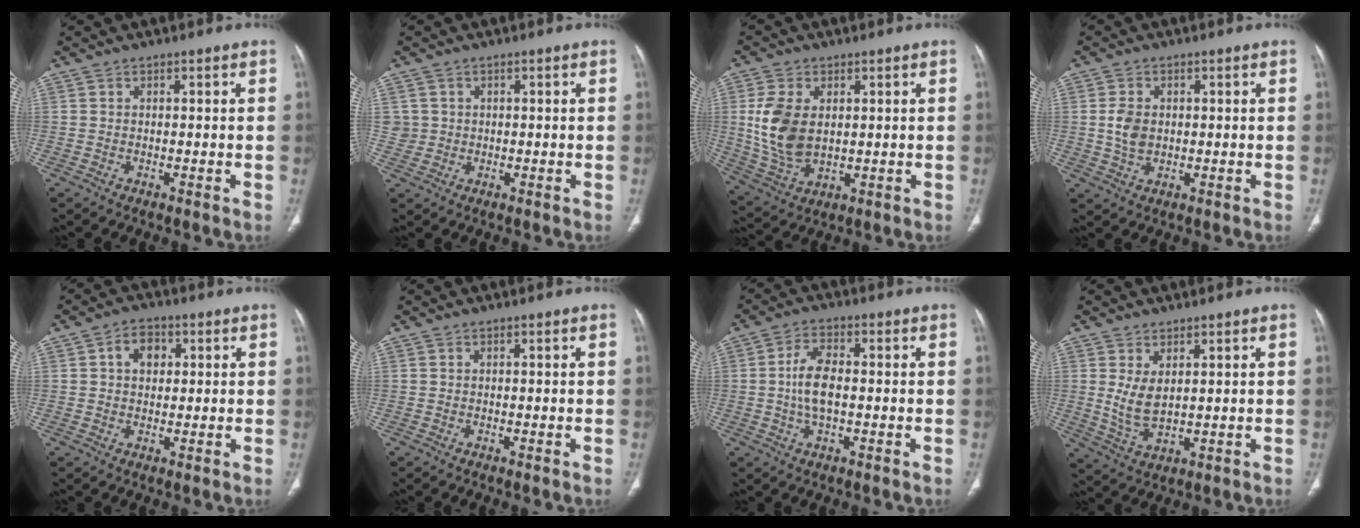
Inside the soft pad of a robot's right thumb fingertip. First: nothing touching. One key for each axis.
{"total": 2.5, "fx": 0.5, "fy": 2.5, "fz": 0.1, "tx": 0.014, "ty": 0.003, "tz": 0.010}
{"total": 11.5, "fx": 1.4, "fy": 7.3, "fz": 8.7, "tx": -0.172, "ty": -0.010, "tz": 0.041}
{"total": 4.6, "fx": 0.3, "fy": 3.3, "fz": 3.2, "tx": -0.056, "ty": 0.000, "tz": 0.009}
{"total": 5.1, "fx": 1.3, "fy": 3.8, "fz": 3.1, "tx": -0.028, "ty": 0.006, "tz": 0.017}
{"total": 0.0}
{"total": 6.7, "fx": -0.4, "fy": 3.3, "fz": 5.9, "tx": -0.117, "ty": 0.011, "tz": -0.011}
{"total": 5.8, "fx": 1.5, "fy": 3.1, "fz": 4.7, "tx": -0.090, "ty": -0.016, "tz": 0.042}